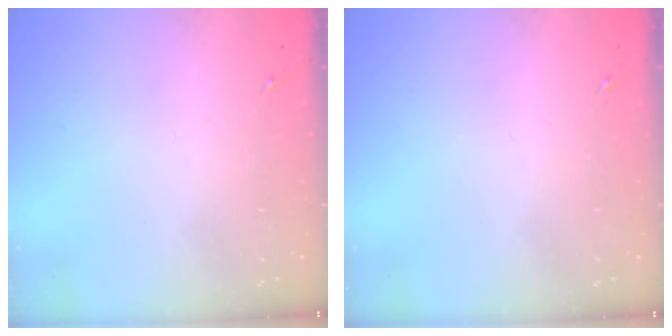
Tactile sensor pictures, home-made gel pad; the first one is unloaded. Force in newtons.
{"total": 0.0}